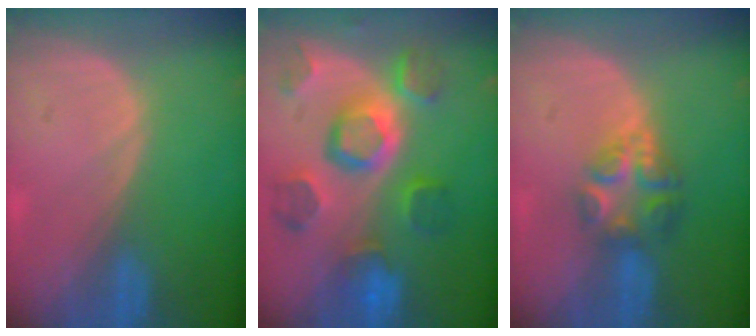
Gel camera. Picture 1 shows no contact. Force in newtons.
{"total": 11.4, "press": 10.0, "slide": 5.7}
{"total": 6.2, "press": 5.4, "slide": 2.9}